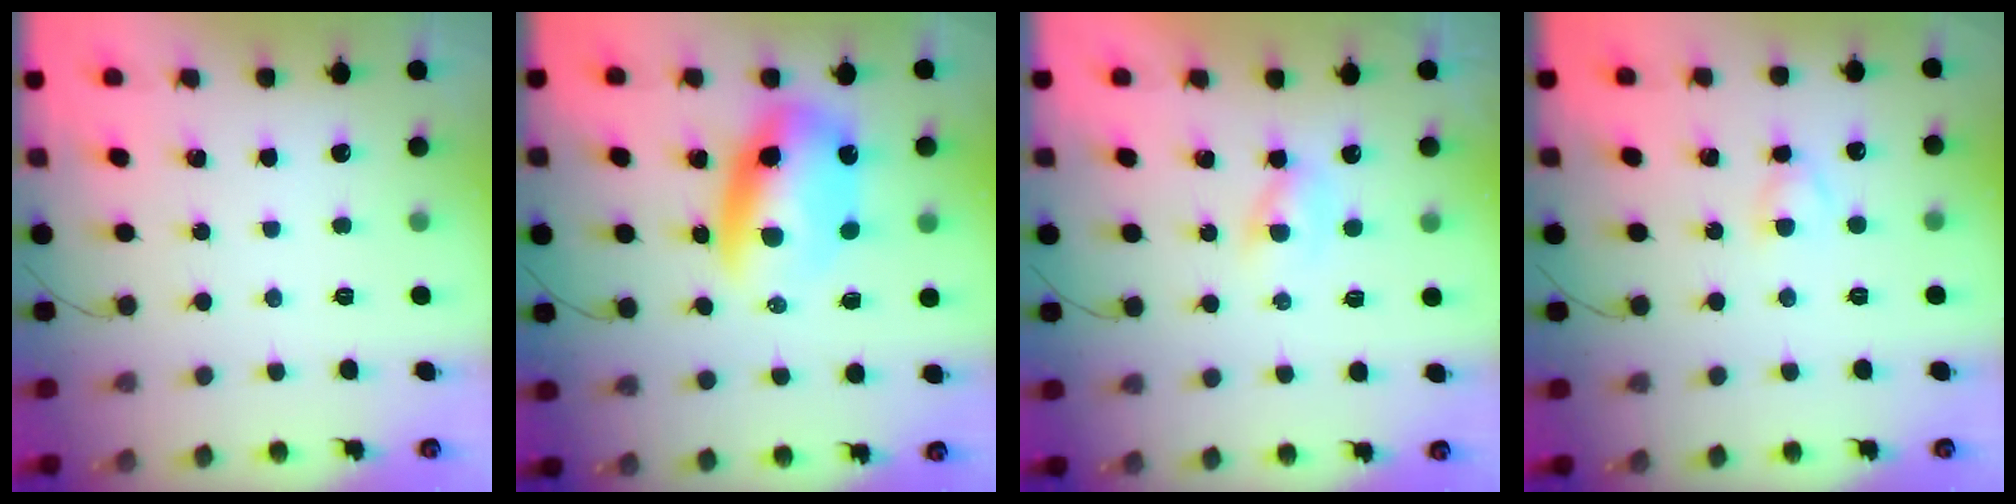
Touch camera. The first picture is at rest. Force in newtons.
{"total": 11.5, "press": 11.2, "slide": 2.7}
{"total": 1.7, "press": 1.5, "slide": 0.7}
{"total": 2.8, "press": 2.7, "slide": 0.8}